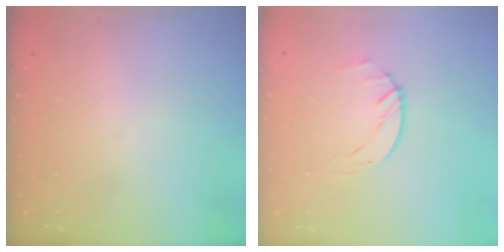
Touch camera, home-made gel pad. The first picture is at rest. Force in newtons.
{"total": 1.4, "press": 1.4, "slide": 0.2}